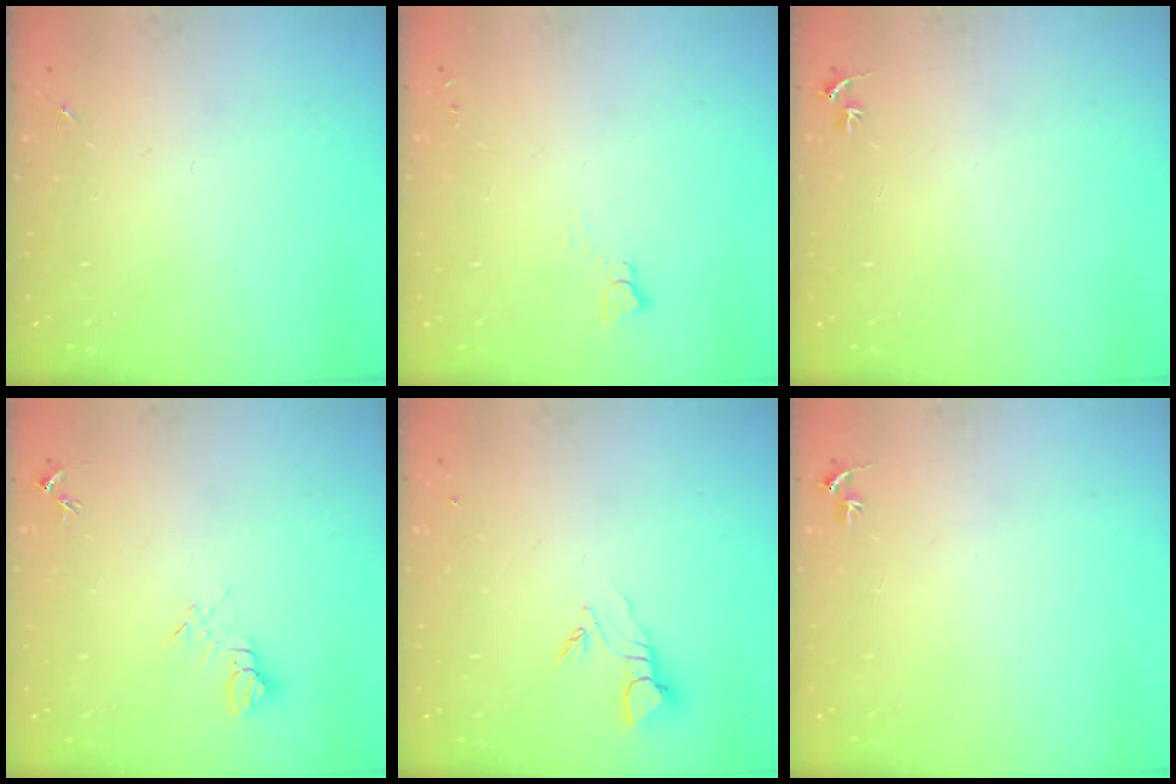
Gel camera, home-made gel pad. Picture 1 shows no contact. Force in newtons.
{"total": 2.5, "press": 2.5, "slide": 0.2}
{"total": 2.7, "press": 2.7, "slide": 0.3}
{"total": 5.8, "press": 5.7, "slide": 0.7}
{"total": 3.7, "press": 3.7, "slide": 0.1}
{"total": 2.7, "press": 2.7, "slide": 0.3}